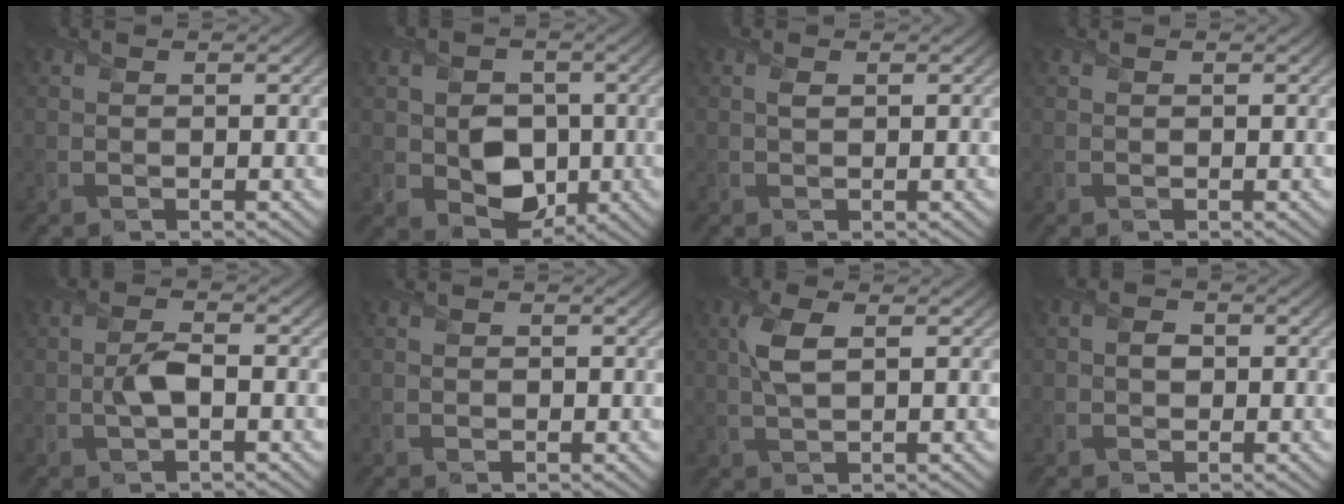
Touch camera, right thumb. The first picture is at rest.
{"total": 6.9, "force": [-0.5, 5.7, 3.9], "torque": [-0.081, -0.018, -0.012]}
{"total": 0.5, "force": [0.3, 0.2, 0.4], "torque": [-0.010, 0.004, 0.005]}
{"total": 0.0}
{"total": 2.5, "force": [-0.5, 0.9, 2.3], "torque": [-0.052, 0.005, -0.011]}
{"total": 0.8, "force": [-0.3, 0.7, 0.2], "torque": [0.001, -0.008, -0.006]}
{"total": 3.5, "force": [0.9, 1.3, 3.2], "torque": [-0.078, 0.003, 0.019]}
{"total": 1.4, "force": [0.0, 1.3, 0.6], "torque": [-0.009, 0.001, -0.006]}